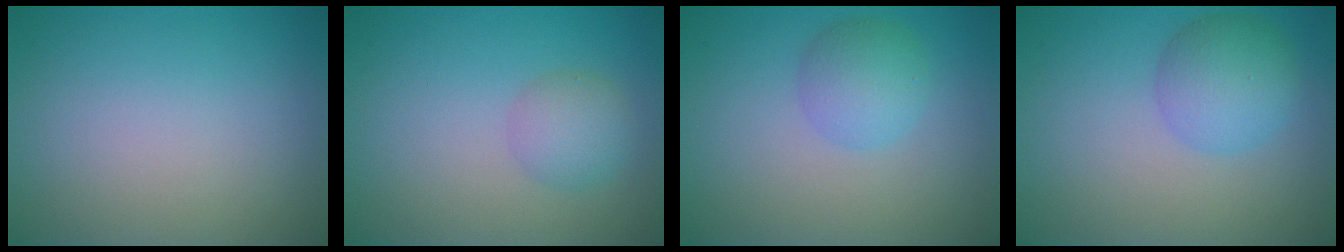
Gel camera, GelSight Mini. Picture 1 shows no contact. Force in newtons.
{"total": 2.4, "press": 2.4, "slide": 0.0}
{"total": 3.0, "press": 2.9, "slide": 0.2}
{"total": 3.9, "press": 3.9, "slide": 0.1}